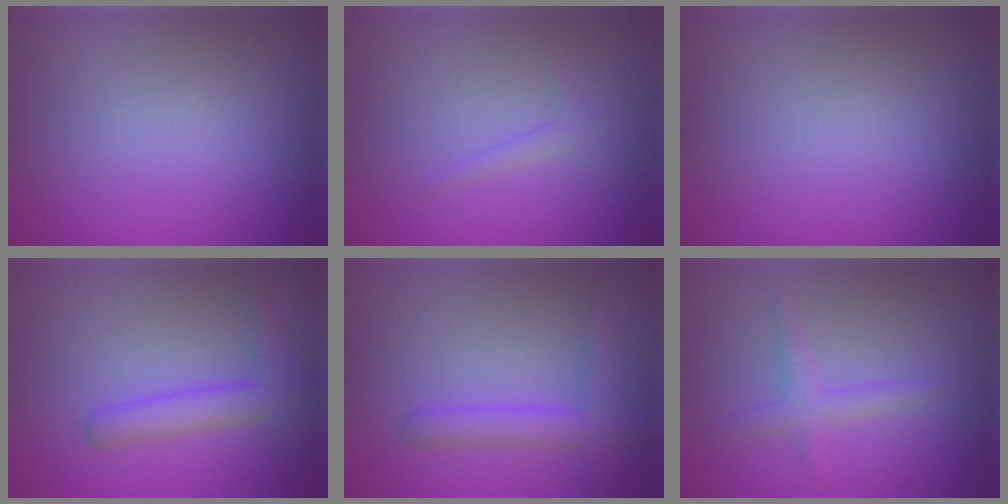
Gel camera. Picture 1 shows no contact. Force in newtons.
{"total": 1.0, "press": 1.0, "slide": 0.1}
{"total": 0.0}
{"total": 3.3, "press": 3.3, "slide": 0.1}
{"total": 3.0, "press": 3.0, "slide": 0.2}
{"total": 1.8, "press": 1.8, "slide": 0.1}